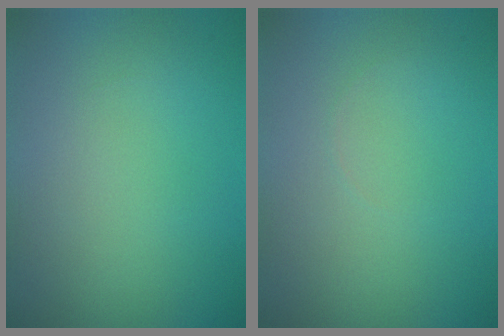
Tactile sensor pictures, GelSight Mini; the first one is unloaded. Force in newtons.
{"total": 0.0}